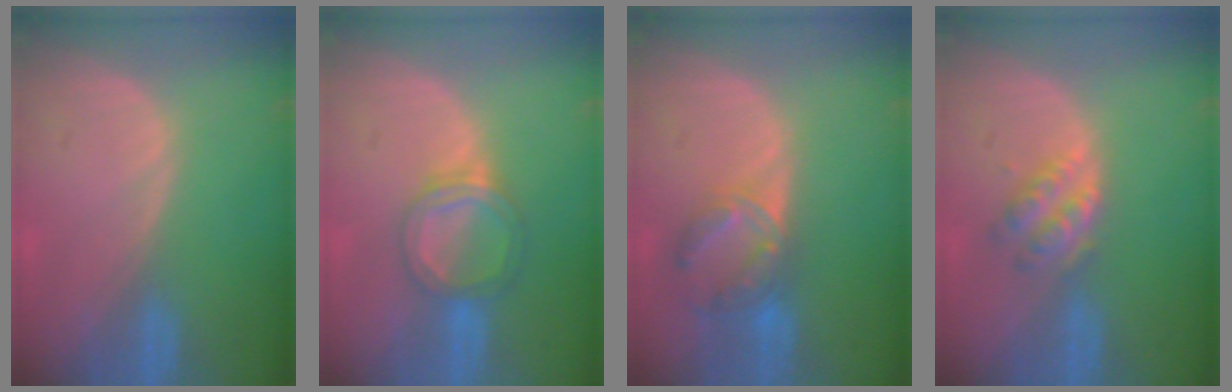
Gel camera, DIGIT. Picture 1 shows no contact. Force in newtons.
{"total": 5.5, "press": 5.2, "slide": 1.8}
{"total": 7.3, "press": 6.2, "slide": 3.7}
{"total": 4.8, "press": 4.2, "slide": 2.3}